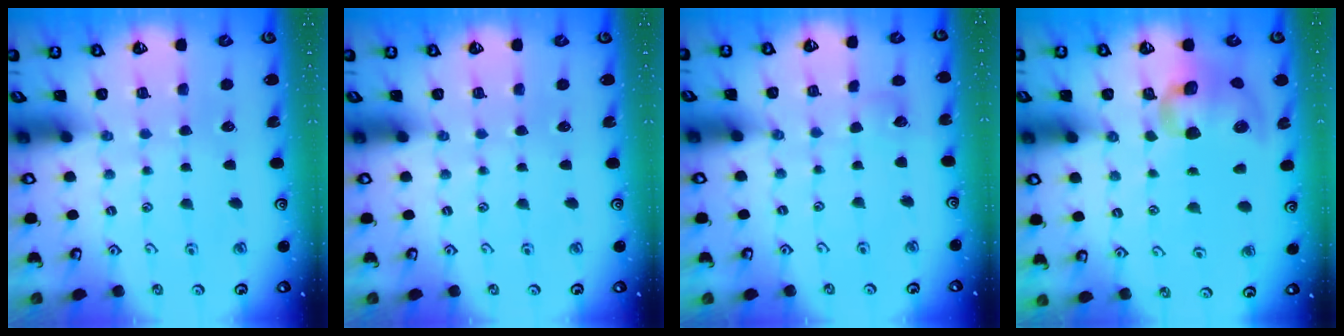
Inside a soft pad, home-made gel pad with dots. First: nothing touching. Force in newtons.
{"total": 0.0}
{"total": 3.0, "press": 3.0, "slide": 0.3}
{"total": 13.3, "press": 13.2, "slide": 2.0}